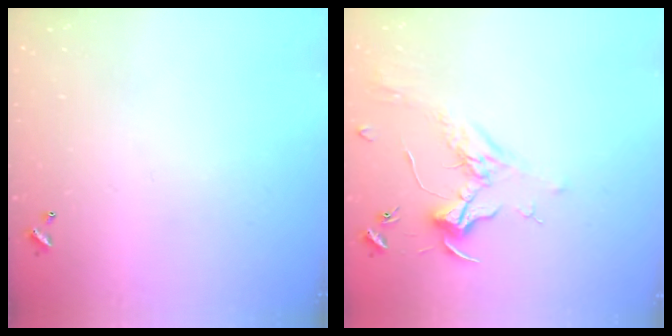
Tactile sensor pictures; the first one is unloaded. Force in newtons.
{"total": 1.8, "press": 1.6, "slide": 0.8}